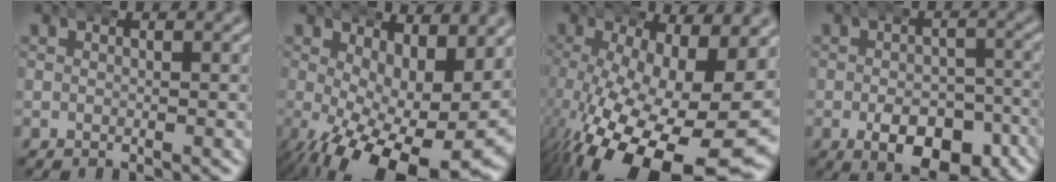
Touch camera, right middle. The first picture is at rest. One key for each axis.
{"total": 11.1, "fx": -3.5, "fy": 4.7, "fz": 9.4, "tx": -0.150, "ty": -0.056, "tz": -0.025}
{"total": 15.5, "fx": -5.4, "fy": 7.1, "fz": 12.7, "tx": -0.220, "ty": -0.062, "tz": -0.044}
{"total": 7.9, "fx": -4.1, "fy": 4.5, "fz": 5.1, "tx": -0.071, "ty": -0.024, "tz": -0.058}